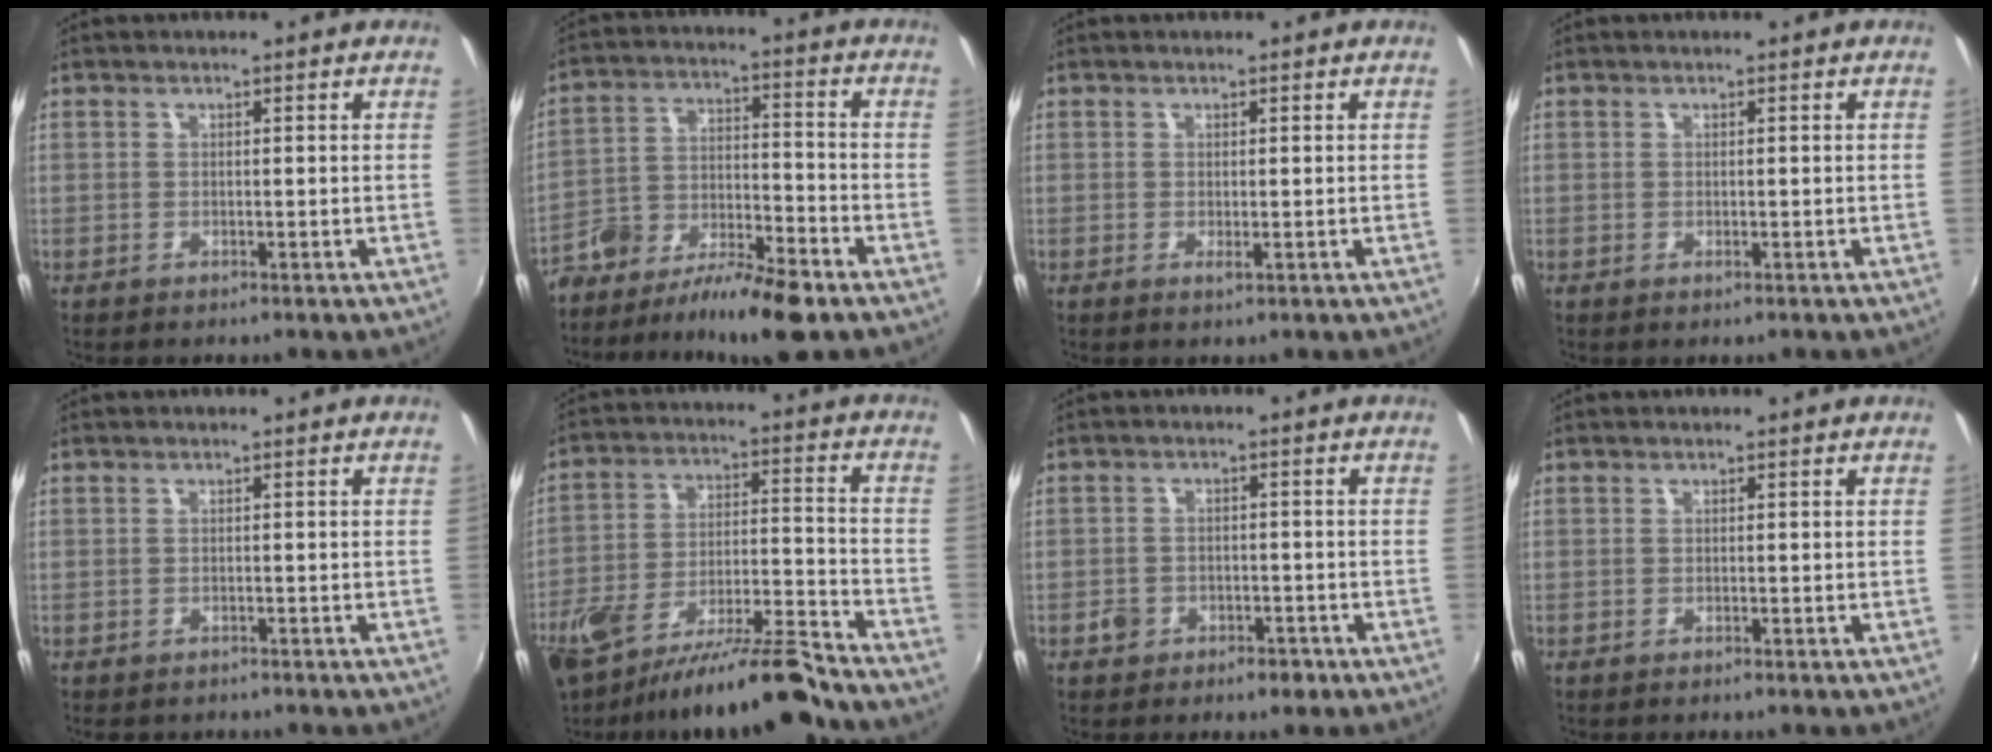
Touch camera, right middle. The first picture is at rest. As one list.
[{"total": 12.8, "force": [-8.1, 4.6, 8.8], "torque": [-0.171, -0.003, -0.144]}, {"total": 0.6, "force": [0.0, 0.1, 0.6], "torque": [-0.010, -0.002, -0.001]}, {"total": 0.0}, {"total": 0.9, "force": [-0.7, 0.6, 0.2], "torque": [-0.008, -0.003, -0.009]}, {"total": 17.7, "force": [-14.2, 2.9, 10.1], "torque": [-0.194, -0.030, -0.229]}, {"total": 3.9, "force": [-2.2, 3.0, 1.4], "torque": [-0.033, 0.006, -0.030]}, {"total": 0.0}]